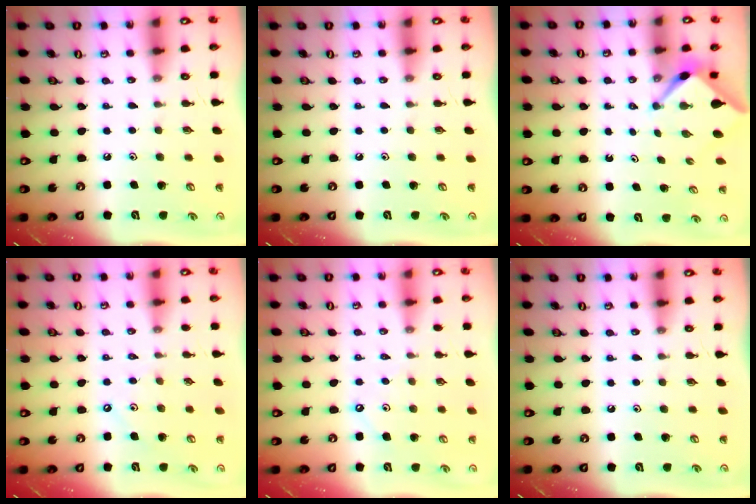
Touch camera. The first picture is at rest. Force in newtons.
{"total": 0.0}
{"total": 2.6, "press": 2.6, "slide": 0.3}
{"total": 3.3, "press": 3.3, "slide": 0.1}
{"total": 2.4, "press": 2.3, "slide": 0.4}
{"total": 0.0}